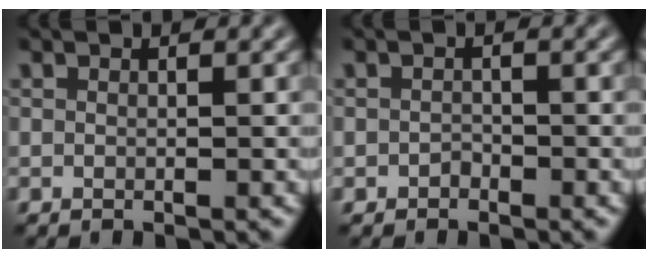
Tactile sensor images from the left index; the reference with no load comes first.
{"total": 0.9, "force": [-0.7, 0.4, 0.1], "torque": [-0.002, -0.003, -0.013]}